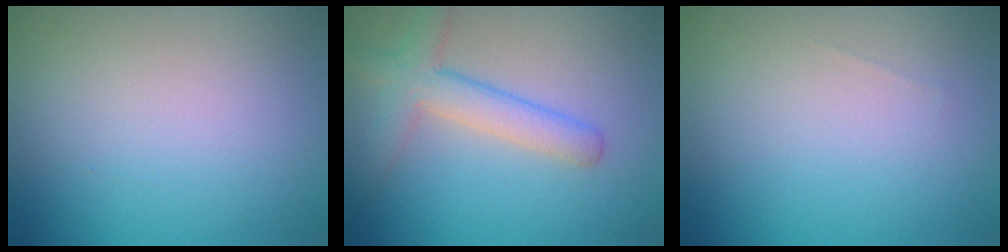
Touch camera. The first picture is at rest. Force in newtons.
{"total": 4.0, "press": 4.0, "slide": 0.2}
{"total": 0.0}